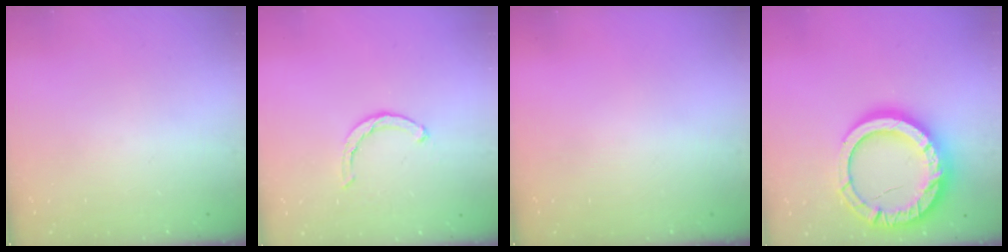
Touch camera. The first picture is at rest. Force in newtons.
{"total": 2.7, "press": 2.7, "slide": 0.4}
{"total": 0.0}
{"total": 24.5, "press": 24.4, "slide": 2.2}